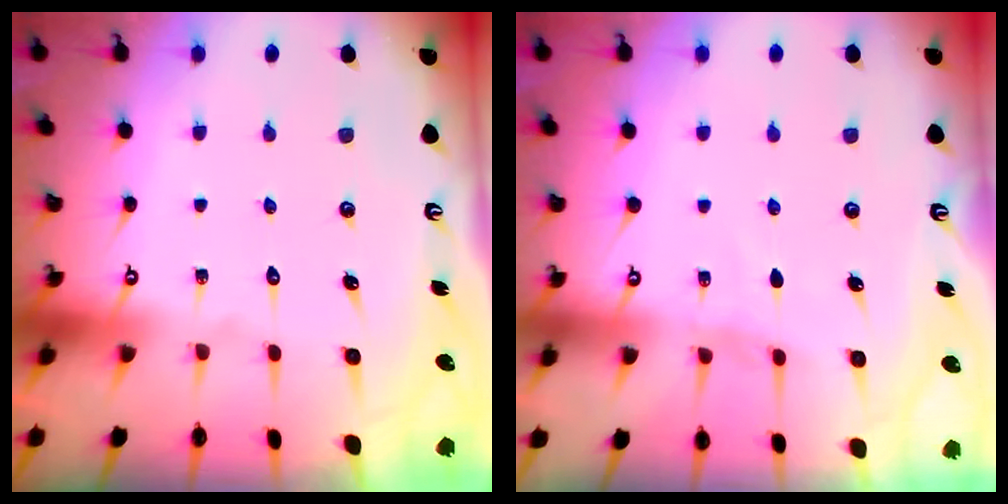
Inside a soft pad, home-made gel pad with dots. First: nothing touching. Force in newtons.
{"total": 3.5, "press": 3.4, "slide": 0.4}